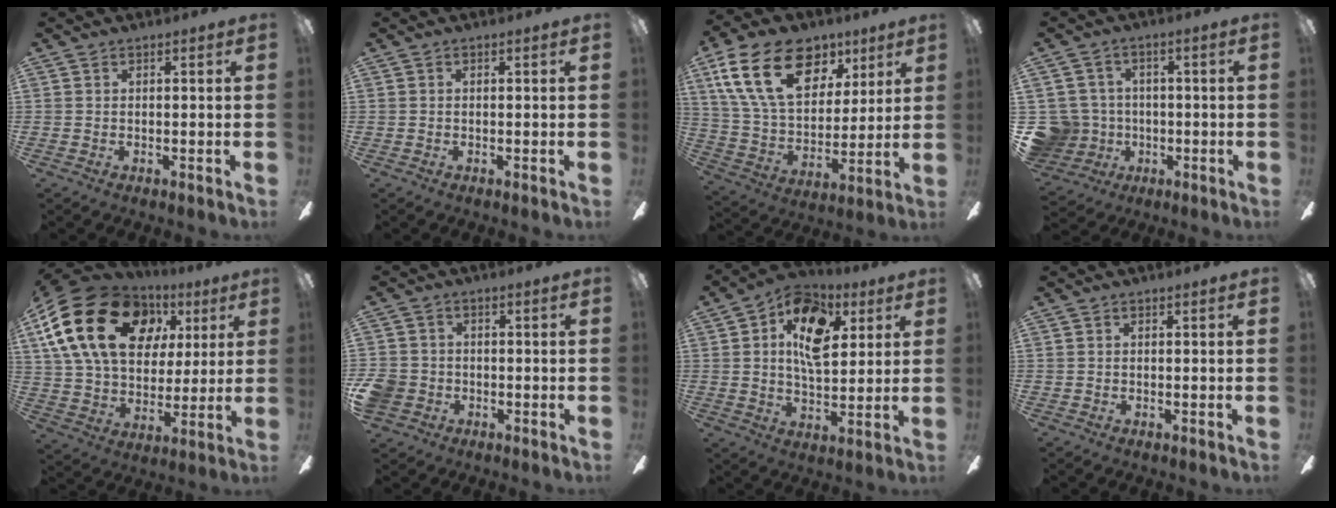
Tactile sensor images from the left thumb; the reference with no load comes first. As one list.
[{"total": 0.0}, {"total": 22.6, "force": [10.6, 14.2, 13.9], "torque": [-0.258, -0.028, 0.188]}, {"total": 9.4, "force": [-1.4, 9.0, 2.1], "torque": [-0.084, 0.016, -0.020]}, {"total": 25.2, "force": [8.9, 17.6, 15.6], "torque": [-0.304, -0.013, 0.160]}, {"total": 5.3, "force": [-1.7, 4.7, 1.7], "torque": [-0.052, 0.018, -0.032]}, {"total": 13.3, "force": [5.3, 7.6, 9.6], "torque": [-0.146, -0.001, 0.091]}, {"total": 0.0}]